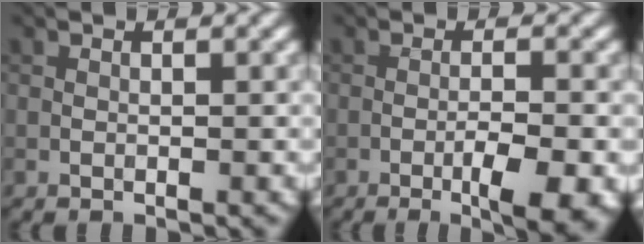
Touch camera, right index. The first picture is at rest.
{"total": 5.0, "force": [-2.3, 0.8, 4.4], "torque": [-0.070, 0.003, -0.035]}